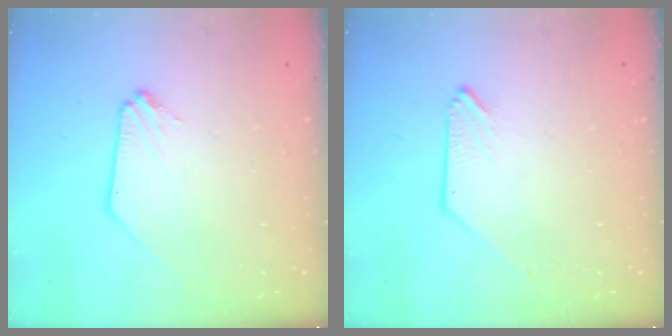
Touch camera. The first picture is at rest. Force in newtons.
{"total": 0.0}